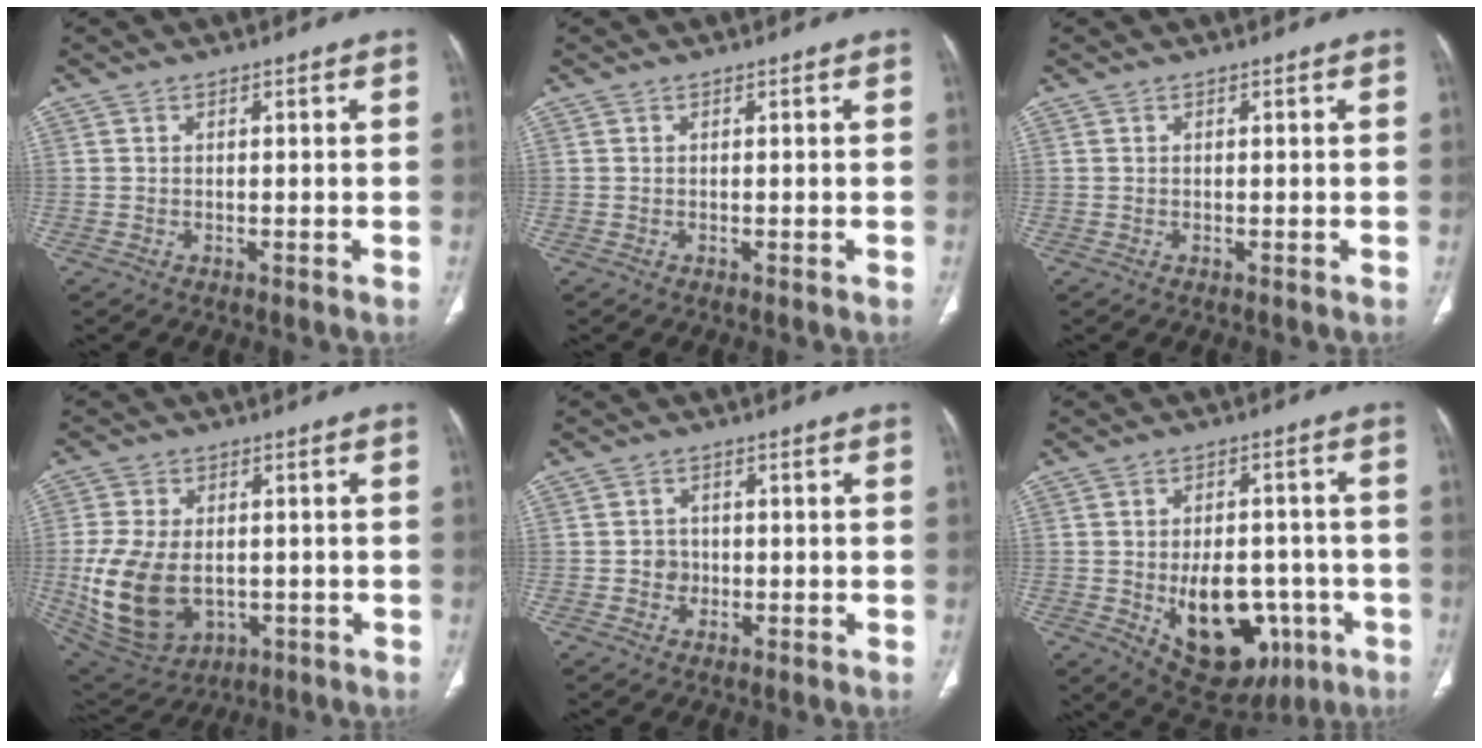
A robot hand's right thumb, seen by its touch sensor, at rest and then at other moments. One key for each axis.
{"total": 0.0}
{"total": 0.0}
{"total": 16.6, "fx": -2.1, "fy": 11.0, "fz": 12.2, "tx": -0.241, "ty": -0.007, "tz": -0.009}
{"total": 2.8, "fx": -0.4, "fy": 2.6, "fz": 1.0, "tx": 0.001, "ty": 0.007, "tz": -0.009}
{"total": 17.6, "fx": -5.3, "fy": 10.9, "fz": 12.8, "tx": -0.149, "ty": 0.019, "tz": -0.051}